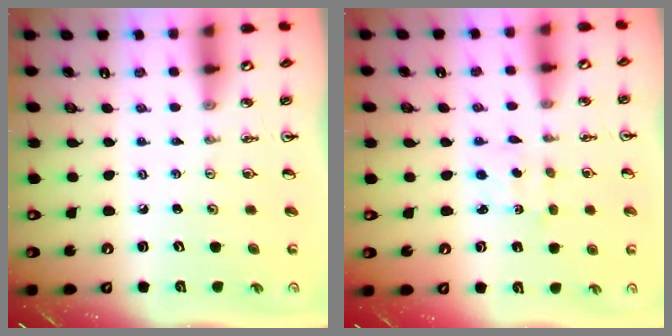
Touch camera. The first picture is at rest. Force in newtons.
{"total": 2.0, "press": 2.0, "slide": 0.4}